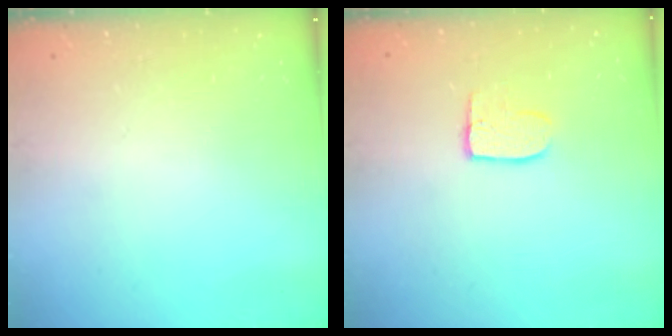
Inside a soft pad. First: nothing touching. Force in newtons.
{"total": 7.0, "press": 7.0, "slide": 0.4}